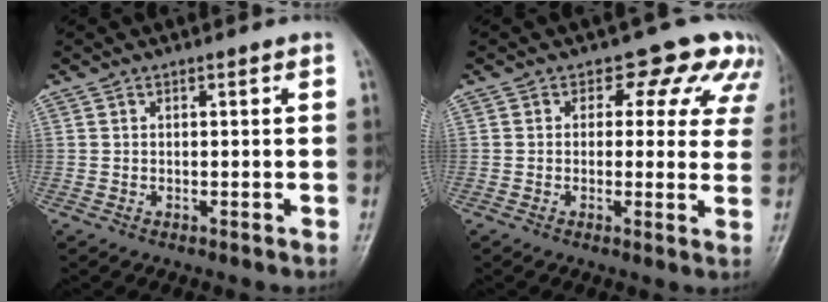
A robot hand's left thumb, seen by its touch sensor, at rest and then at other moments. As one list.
[{"total": 8.9, "force": [5.5, 5.8, 4.0], "torque": [0.005, -0.015, 0.040]}]